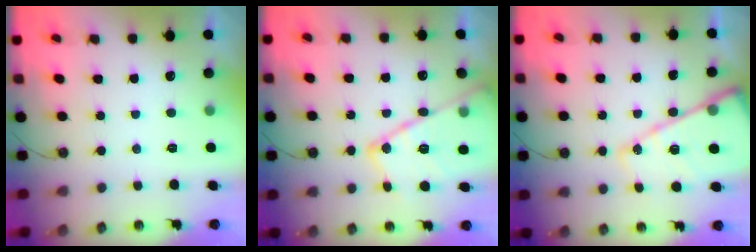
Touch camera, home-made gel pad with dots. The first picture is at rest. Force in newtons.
{"total": 18.0, "press": 18.0, "slide": 0.7}
{"total": 18.0, "press": 17.9, "slide": 2.3}